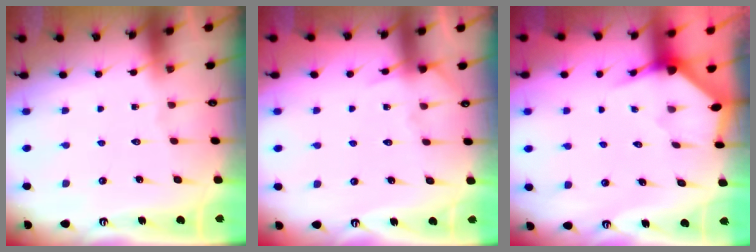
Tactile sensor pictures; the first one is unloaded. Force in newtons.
{"total": 4.6, "press": 4.5, "slide": 0.6}
{"total": 2.9, "press": 2.9, "slide": 0.3}